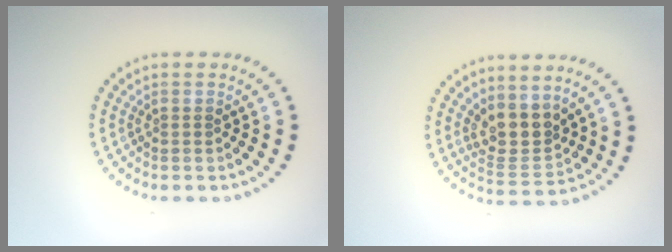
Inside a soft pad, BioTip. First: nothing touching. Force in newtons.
{"total": 3.4, "press": 2.7, "slide": 2.2}